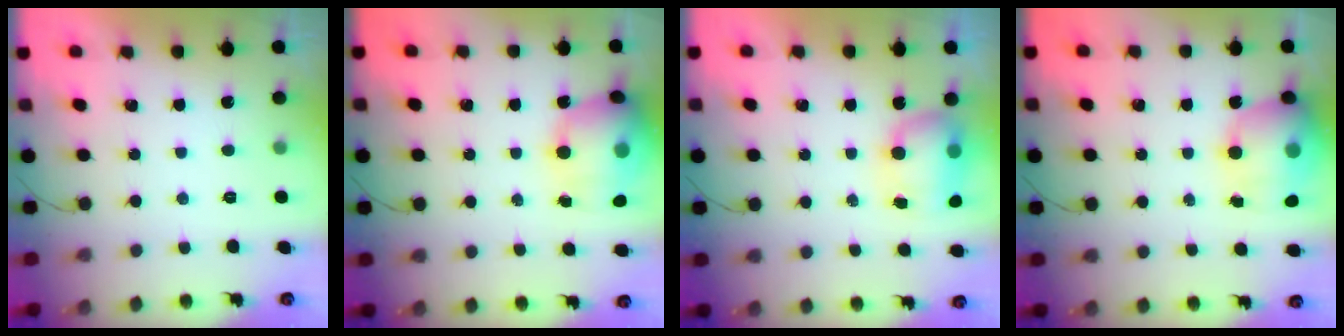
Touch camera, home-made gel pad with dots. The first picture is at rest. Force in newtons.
{"total": 19.8, "press": 19.5, "slide": 3.8}
{"total": 11.7, "press": 9.3, "slide": 7.1}
{"total": 16.4, "press": 15.9, "slide": 4.1}